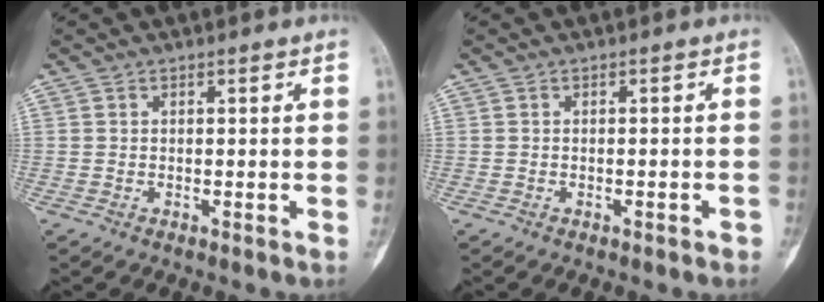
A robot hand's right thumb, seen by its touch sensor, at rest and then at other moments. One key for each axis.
{"total": 1.8, "fx": -1.3, "fy": 0.6, "fz": 1.2, "tx": -0.021, "ty": 0.007, "tz": -0.010}